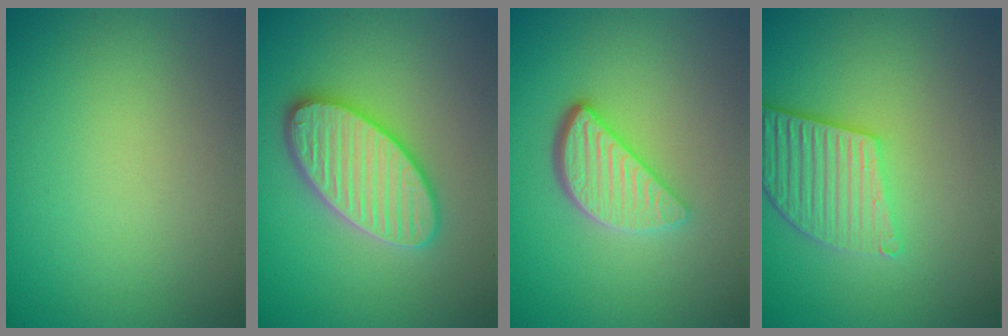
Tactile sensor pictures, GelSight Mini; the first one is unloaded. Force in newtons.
{"total": 5.8, "press": 5.8, "slide": 0.6}
{"total": 3.9, "press": 3.1, "slide": 2.4}
{"total": 5.1, "press": 3.8, "slide": 3.3}